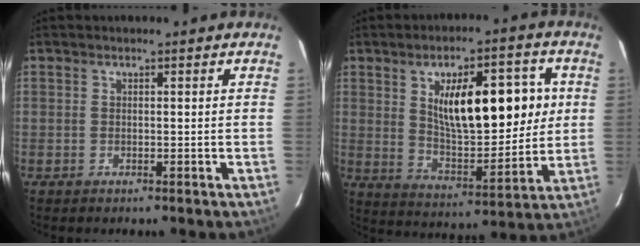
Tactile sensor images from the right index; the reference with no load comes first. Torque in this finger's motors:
{"motor_torque": [1.79, 0.35, 0.58, 0.11]}